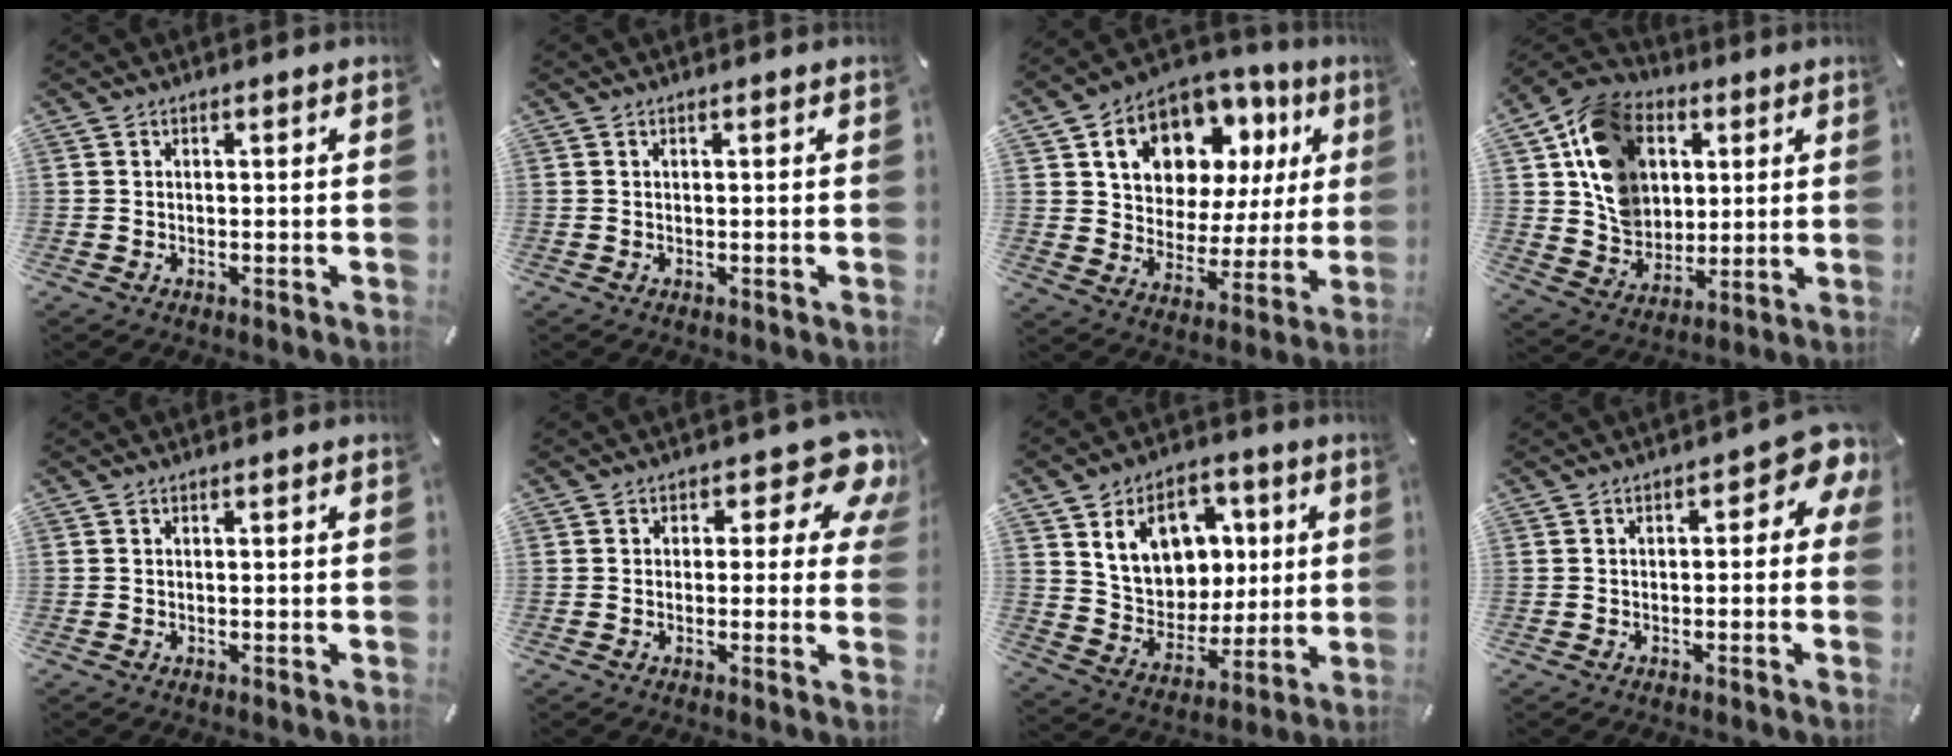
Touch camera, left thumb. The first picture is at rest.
{"total": 0.0}
{"total": 13.2, "force": [7.8, 9.3, 5.2], "torque": [-0.091, -0.056, 0.140]}
{"total": 15.7, "force": [4.1, 13.3, 7.2], "torque": [-0.138, -0.010, 0.081]}
{"total": 0.0}
{"total": 10.2, "force": [4.7, 5.1, 7.4], "torque": [-0.084, -0.030, 0.078]}
{"total": 14.6, "force": [5.3, 12.0, 6.4], "torque": [-0.099, -0.018, 0.107]}
{"total": 5.0, "force": [0.7, 2.9, 4.1], "torque": [-0.049, -0.004, 0.005]}